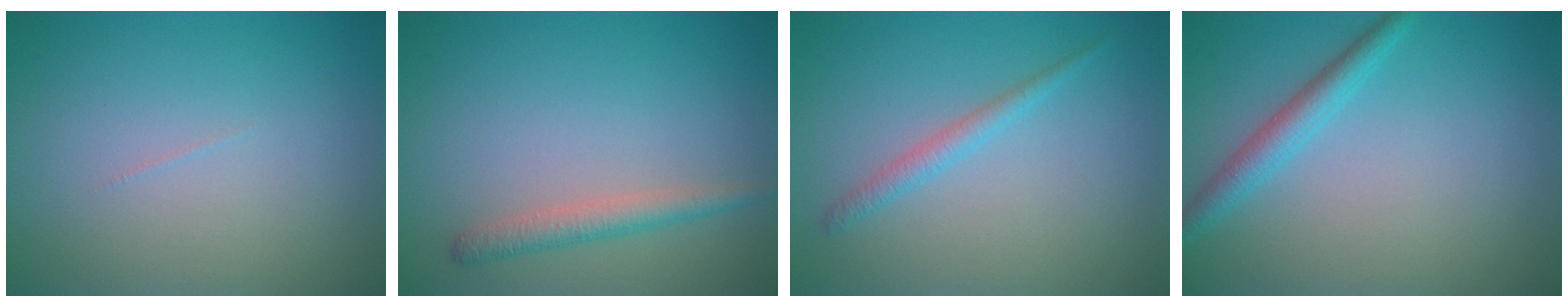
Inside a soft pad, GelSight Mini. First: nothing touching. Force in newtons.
{"total": 2.1, "press": 2.1, "slide": 0.1}
{"total": 1.6, "press": 1.6, "slide": 0.2}
{"total": 2.4, "press": 2.4, "slide": 0.1}